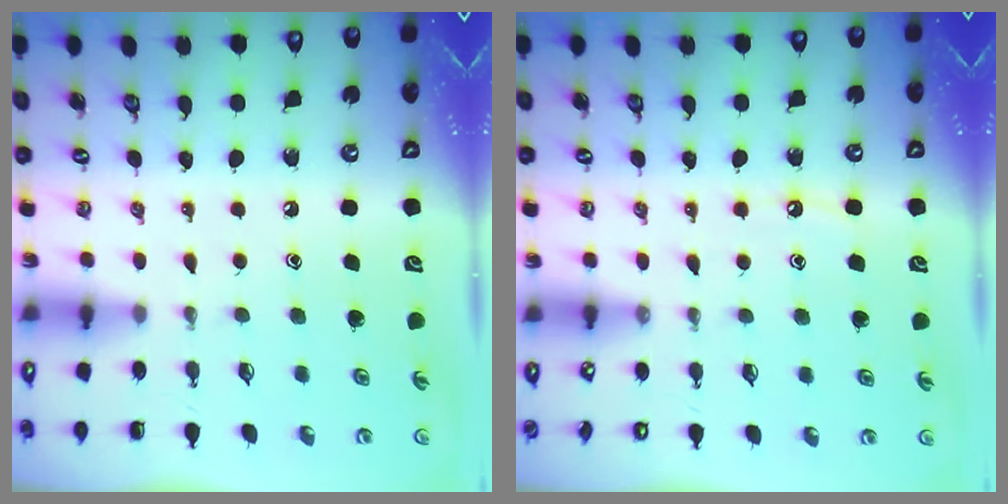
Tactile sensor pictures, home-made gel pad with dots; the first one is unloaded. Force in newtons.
{"total": 5.3, "press": 5.2, "slide": 0.7}